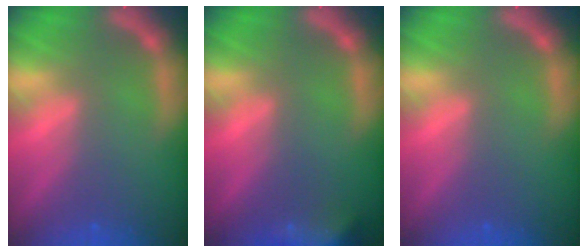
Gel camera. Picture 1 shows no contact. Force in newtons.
{"total": 7.4}
{"total": 0.0}